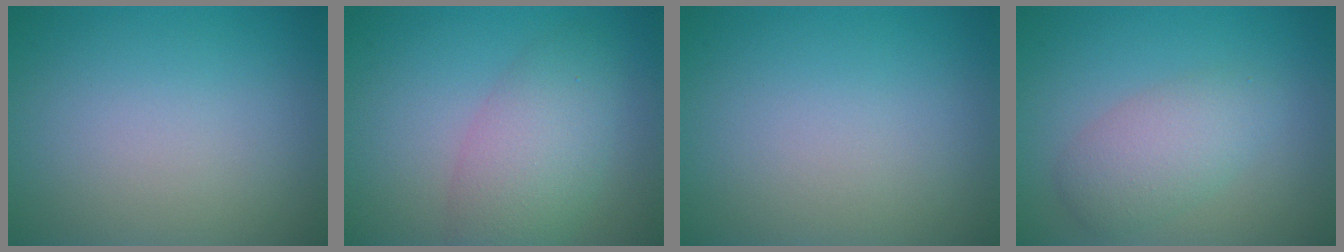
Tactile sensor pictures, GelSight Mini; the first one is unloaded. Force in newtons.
{"total": 4.9, "press": 4.9, "slide": 0.2}
{"total": 0.0}
{"total": 3.4, "press": 3.4, "slide": 0.2}